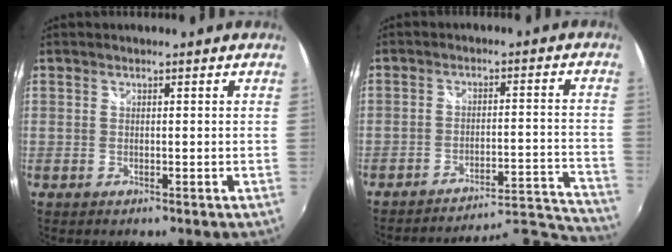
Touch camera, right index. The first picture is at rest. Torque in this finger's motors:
{"motor_torque": [-0.54, -0.55, -0.12, -0.01]}